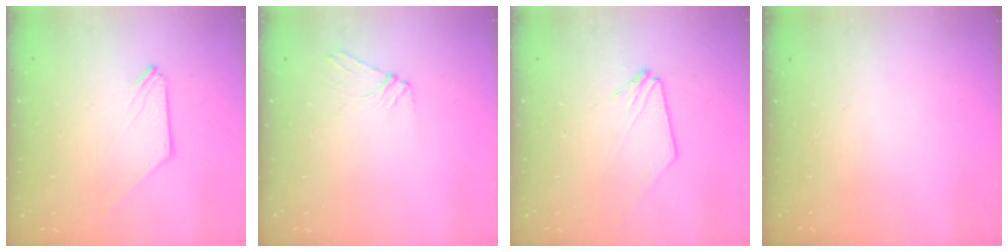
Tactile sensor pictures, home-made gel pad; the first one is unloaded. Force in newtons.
{"total": 4.3, "press": 4.2, "slide": 0.6}
{"total": 0.7, "press": 0.7, "slide": 0.0}
{"total": 0.0}